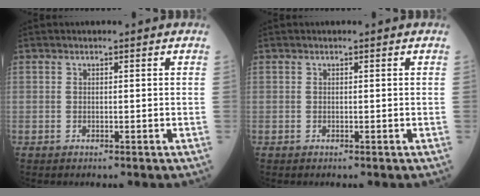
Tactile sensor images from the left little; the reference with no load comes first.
{"total": 0.0}